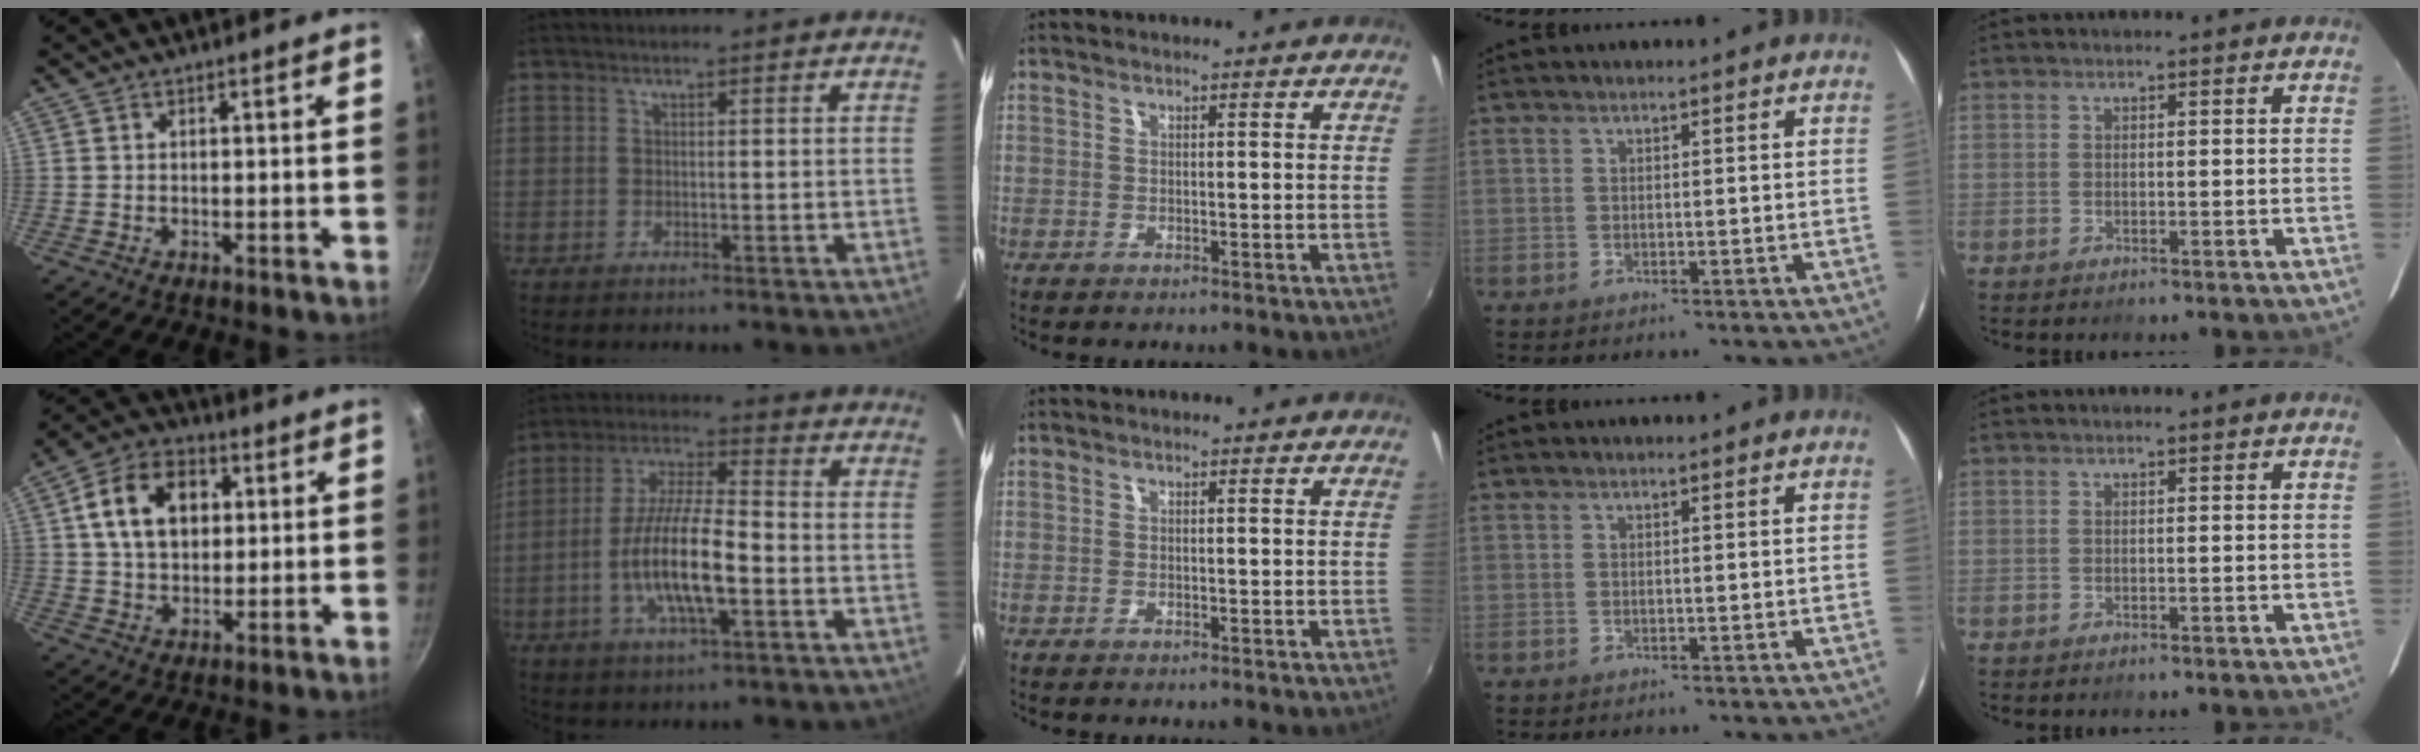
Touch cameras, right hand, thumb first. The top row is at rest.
{"thumb": {"total": 13.3, "force": [3.0, 9.4, 8.9], "torque": [-0.129, 0.013, 0.041]}, "index": {"total": 12.9, "force": [-4.0, 3.2, 11.8], "torque": [-0.239, -0.002, -0.076]}}